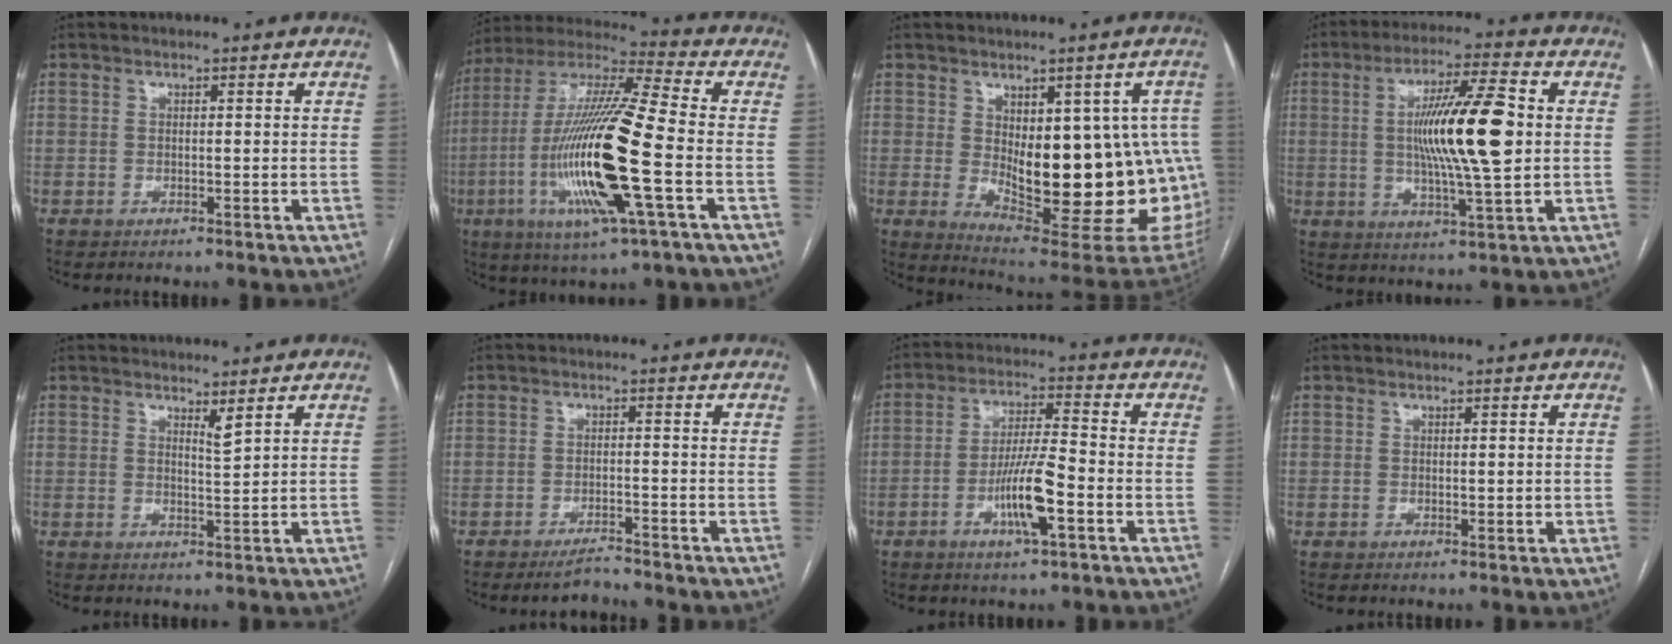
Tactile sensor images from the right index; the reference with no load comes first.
{"total": 21.3, "force": [-5.0, 1.4, 20.7], "torque": [-0.440, -0.021, -0.098]}
{"total": 22.5, "force": [-1.3, 8.4, 20.8], "torque": [-0.192, 0.002, 0.016]}
{"total": 14.3, "force": [1.1, 1.0, 14.2], "torque": [-0.249, 0.003, 0.017]}
{"total": 1.8, "force": [1.4, -0.3, 1.0], "torque": [-0.018, -0.015, 0.026]}
{"total": 3.2, "force": [-2.9, 0.1, 1.2], "torque": [-0.021, -0.010, -0.049]}
{"total": 9.0, "force": [-3.4, 0.8, 8.3], "torque": [-0.157, -0.003, -0.062]}
{"total": 1.0, "force": [0.2, 0.5, 0.8], "torque": [-0.012, -0.003, 0.007]}